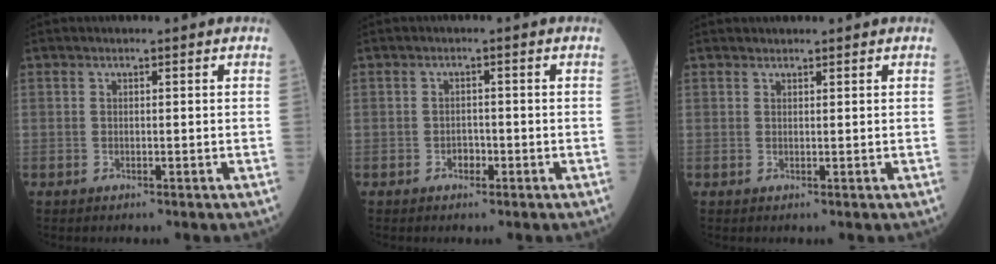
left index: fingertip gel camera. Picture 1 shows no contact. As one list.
[{"total": 1.4, "force": [-0.8, 0.9, 0.6], "torque": [-0.003, 0.006, -0.015]}, {"total": 0.8, "force": [0.8, 0.2, 0.0], "torque": [-0.006, 0.009, 0.016]}]